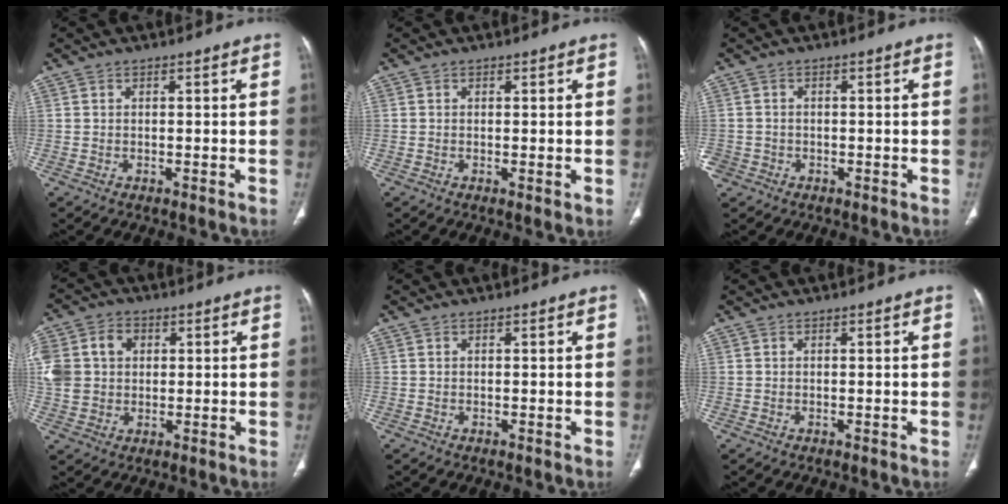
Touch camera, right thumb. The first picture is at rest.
{"total": 0.6, "force": [0.1, 0.1, 0.6], "torque": [-0.017, -0.005, 0.000]}
{"total": 3.0, "force": [-1.4, 2.6, 0.6], "torque": [-0.011, 0.011, -0.026]}
{"total": 13.1, "force": [2.6, 10.6, 7.2], "torque": [-0.158, 0.020, 0.052]}
{"total": 0.0}
{"total": 0.0}